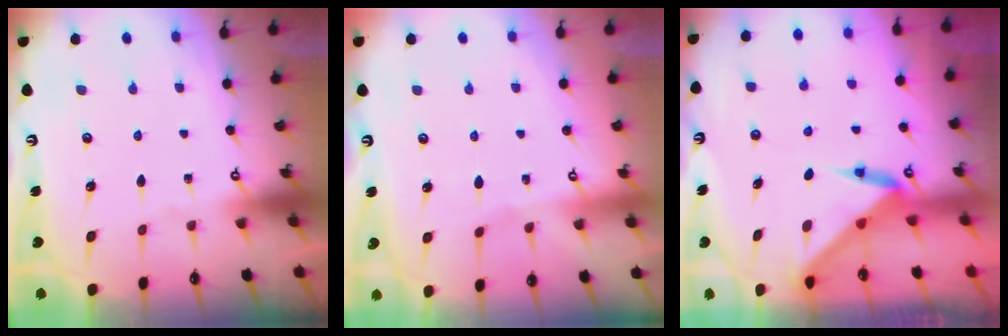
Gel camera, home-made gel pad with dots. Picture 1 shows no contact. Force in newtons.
{"total": 2.8, "press": 2.8, "slide": 0.4}
{"total": 3.5, "press": 3.5, "slide": 0.2}